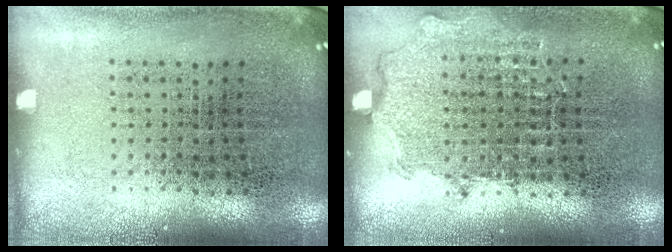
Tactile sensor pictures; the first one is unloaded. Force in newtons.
{"total": 0.8, "press": 0.7, "slide": 0.3}